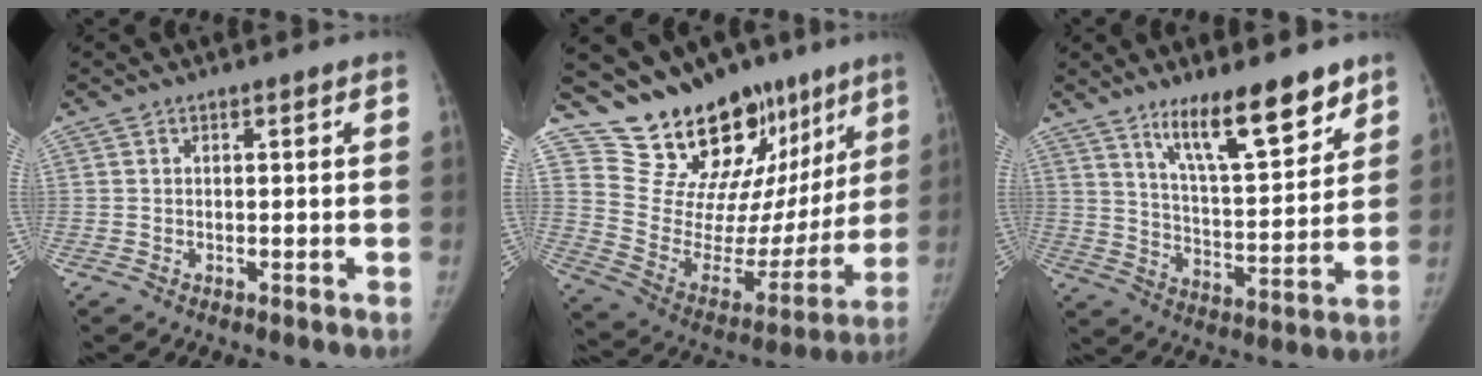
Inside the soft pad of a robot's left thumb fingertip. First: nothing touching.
{"total": 25.5, "force": [19.0, 11.9, 12.0], "torque": [-0.140, -0.097, 0.296]}
{"total": 15.3, "force": [10.7, 4.1, 10.2], "torque": [-0.132, -0.073, 0.183]}